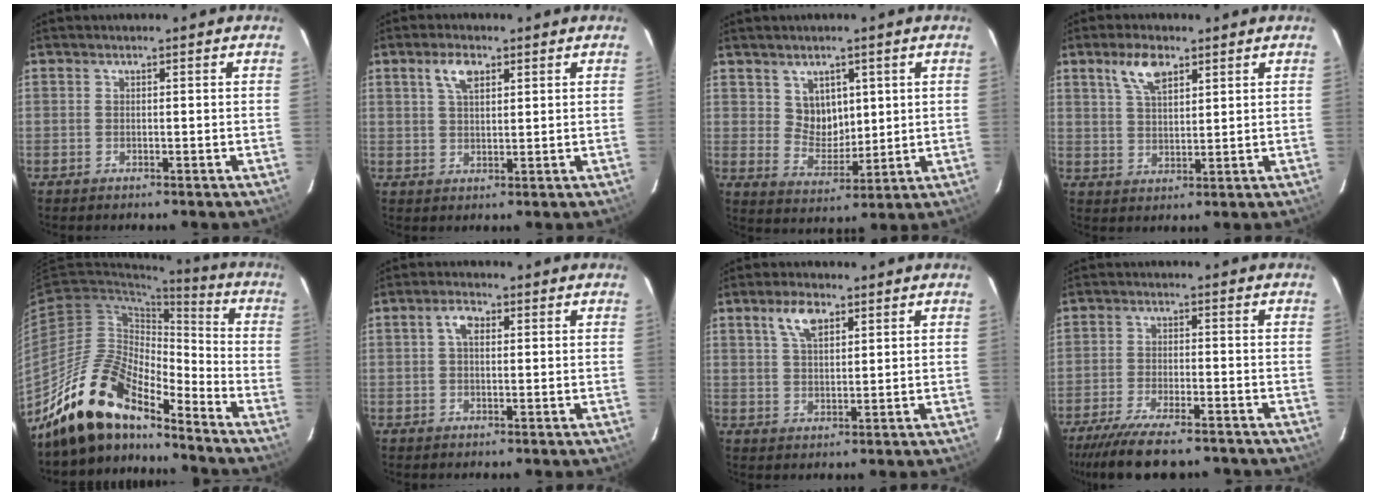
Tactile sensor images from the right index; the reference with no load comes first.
{"total": 4.5, "force": [2.3, 2.0, 3.2], "torque": [-0.059, 0.009, 0.044]}
{"total": 6.4, "force": [2.8, 5.1, 2.8], "torque": [-0.043, 0.001, 0.062]}
{"total": 6.4, "force": [3.8, 2.7, 4.3], "torque": [-0.080, 0.009, 0.074]}
{"total": 16.1, "force": [-13.8, 4.6, 6.9], "torque": [-0.131, 0.012, -0.259]}
{"total": 2.8, "force": [0.7, 1.6, 2.2], "torque": [-0.043, 0.010, 0.012]}
{"total": 5.5, "force": [3.1, 2.4, 3.8], "torque": [-0.069, 0.010, 0.058]}
{"total": 13.4, "force": [-11.0, 3.2, 6.9], "torque": [-0.154, -0.033, -0.181]}